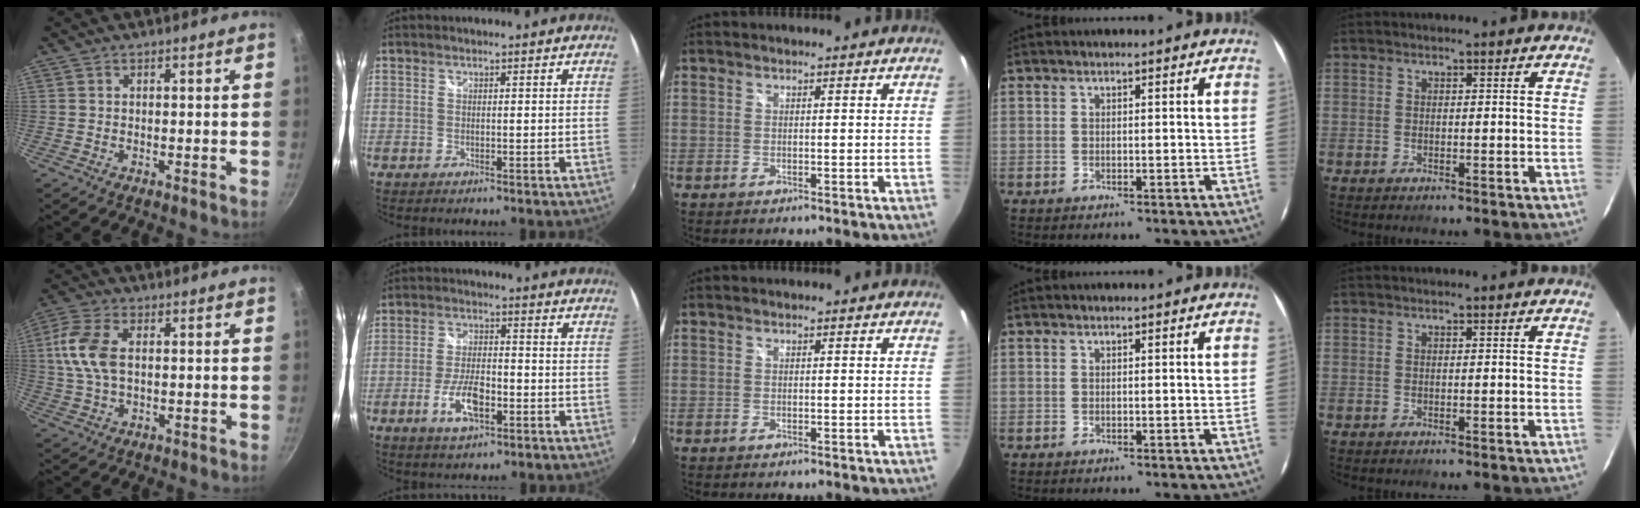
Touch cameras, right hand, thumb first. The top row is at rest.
{"thumb": {"total": 9.7, "force": [1.2, 5.6, 7.8], "torque": [-0.163, 0.014, 0.016]}, "index": {"total": 8.2, "force": [-3.4, 3.4, 6.6], "torque": [-0.138, -0.003, -0.060]}}